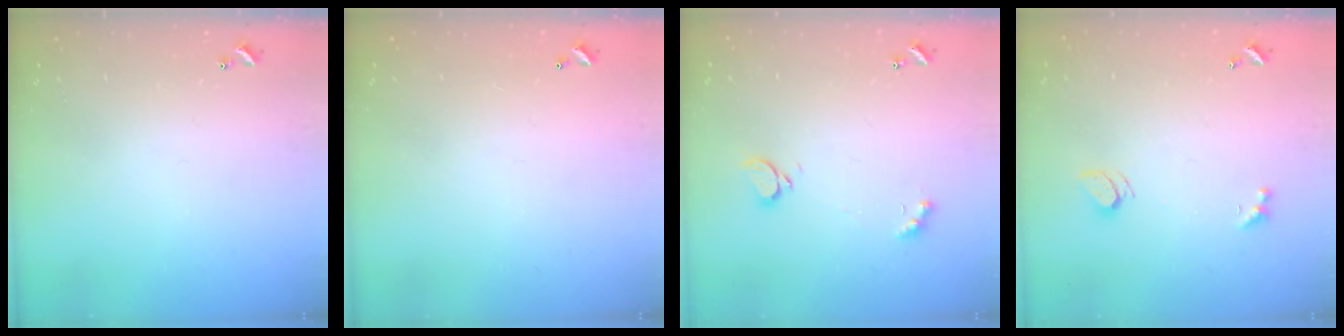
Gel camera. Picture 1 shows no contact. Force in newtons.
{"total": 2.9, "press": 2.9, "slide": 0.1}
{"total": 1.8, "press": 1.7, "slide": 0.6}
{"total": 2.5, "press": 2.4, "slide": 0.7}